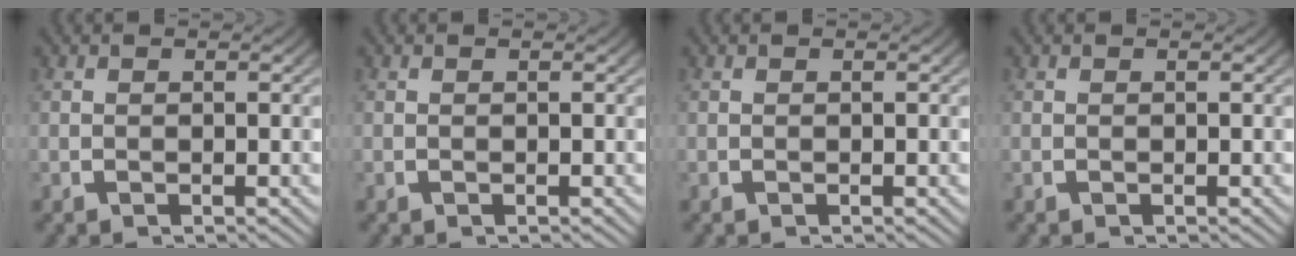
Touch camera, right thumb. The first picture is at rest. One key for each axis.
{"total": 0.0}
{"total": 0.0}
{"total": 0.0}